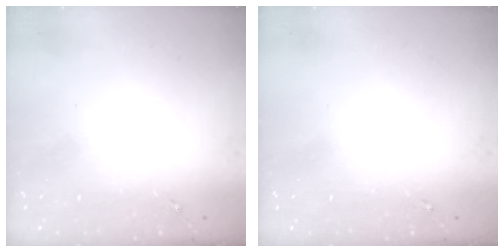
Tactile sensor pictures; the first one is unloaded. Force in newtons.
{"total": 0.0}